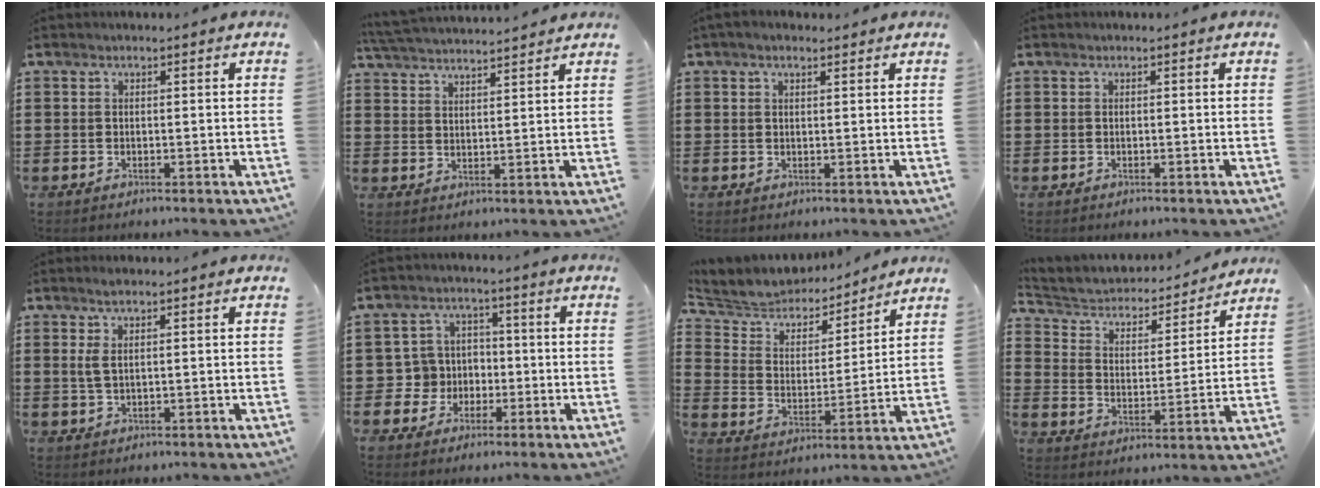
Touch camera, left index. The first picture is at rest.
{"total": 4.1, "force": [4.0, -0.2, 0.6], "torque": [-0.027, -0.020, 0.072]}
{"total": 1.5, "force": [1.1, 0.4, 0.9], "torque": [-0.019, 0.003, 0.020]}
{"total": 0.0}
{"total": 2.5, "force": [0.9, 0.7, 2.2], "torque": [-0.052, 0.001, 0.012]}
{"total": 5.5, "force": [-0.9, 5.3, 1.2], "torque": [-0.050, 0.010, -0.017]}
{"total": 5.5, "force": [5.3, 1.4, 0.2], "torque": [-0.041, -0.040, 0.087]}
{"total": 3.8, "force": [3.4, 1.5, 0.8], "torque": [-0.039, -0.026, 0.050]}